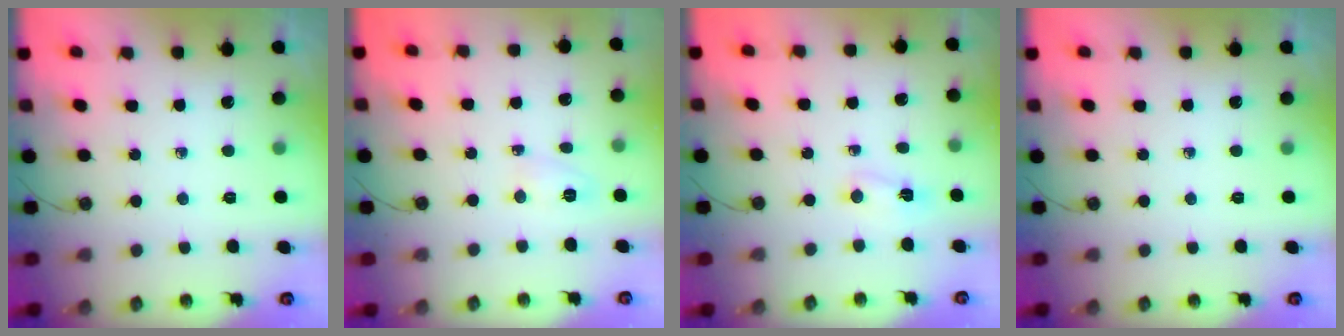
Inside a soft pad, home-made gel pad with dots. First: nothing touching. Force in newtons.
{"total": 3.2, "press": 3.0, "slide": 1.0}
{"total": 2.0, "press": 2.0, "slide": 0.4}
{"total": 0.0}